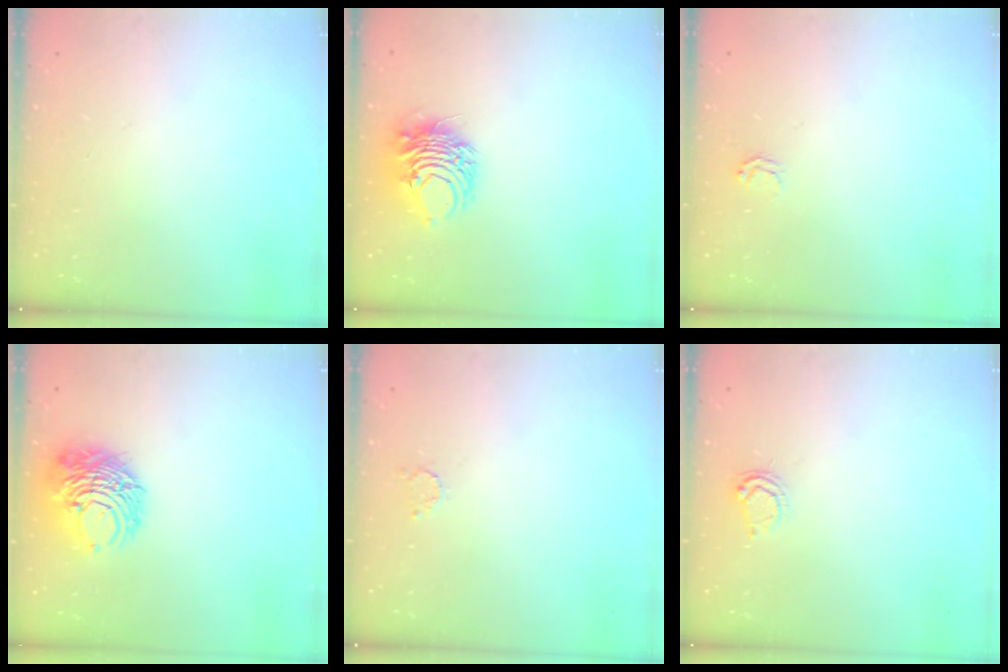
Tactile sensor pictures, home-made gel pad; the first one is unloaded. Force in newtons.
{"total": 9.7, "press": 9.7, "slide": 0.7}
{"total": 2.5, "press": 2.5, "slide": 0.2}
{"total": 9.7, "press": 9.6, "slide": 1.5}
{"total": 1.7, "press": 1.7, "slide": 0.3}
{"total": 4.3, "press": 4.3, "slide": 0.6}